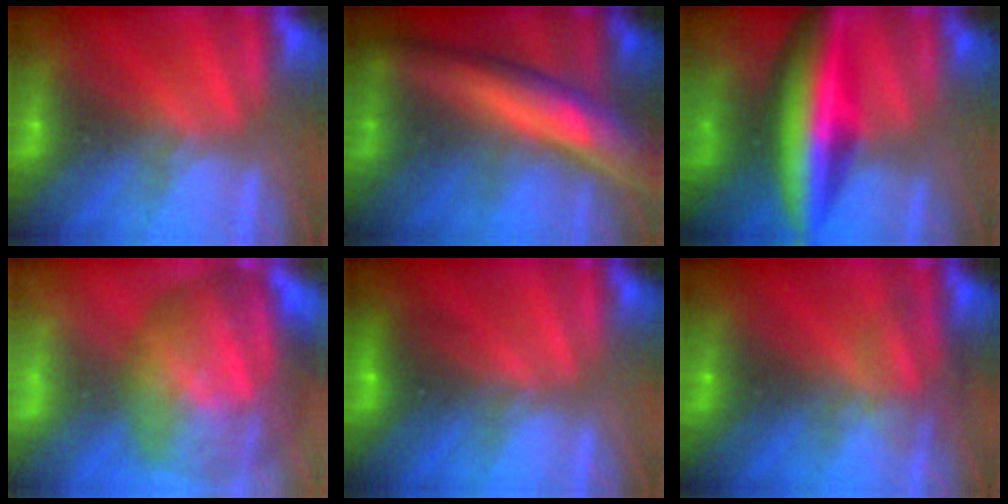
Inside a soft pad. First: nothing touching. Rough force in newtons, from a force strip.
{"total": 9.3}
{"total": 9.0}
{"total": 11.3}
{"total": 2.8}
{"total": 2.6}